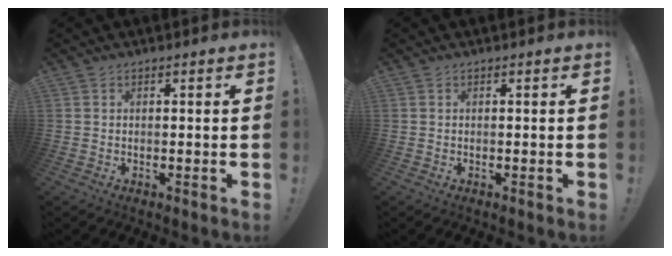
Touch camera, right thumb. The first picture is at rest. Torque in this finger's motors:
{"motor_torque": [-0.13, 0.00, -0.13, 0.05, 0.03]}